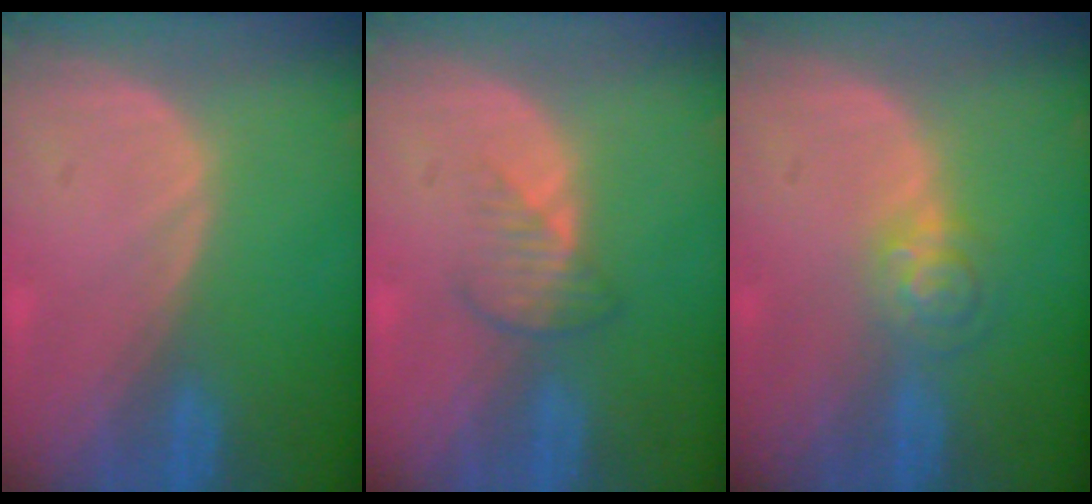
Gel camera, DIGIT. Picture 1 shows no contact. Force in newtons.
{"total": 3.1, "press": 2.9, "slide": 1.2}
{"total": 4.1, "press": 3.7, "slide": 1.7}